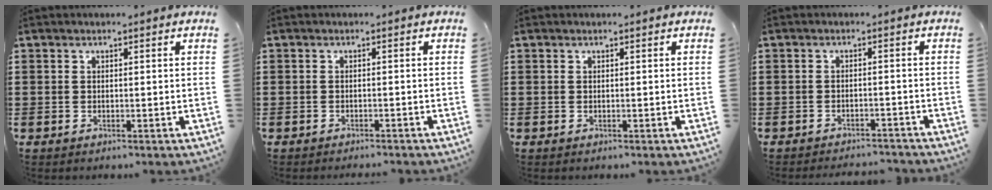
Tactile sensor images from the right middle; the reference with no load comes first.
{"total": 0.8, "force": [-0.8, -0.1, 0.0], "torque": [-0.004, -0.001, -0.016]}
{"total": 0.0}
{"total": 2.1, "force": [-2.1, 0.0, 0.1], "torque": [-0.008, -0.001, -0.044]}